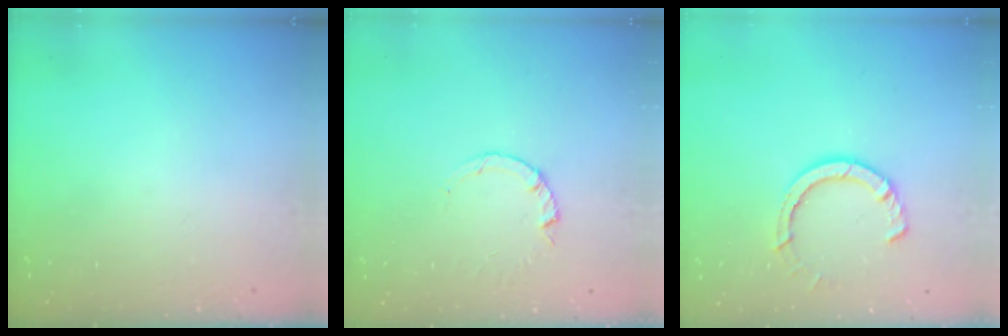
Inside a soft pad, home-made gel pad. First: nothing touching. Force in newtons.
{"total": 1.0, "press": 0.9, "slide": 0.3}
{"total": 7.5, "press": 7.4, "slide": 1.0}